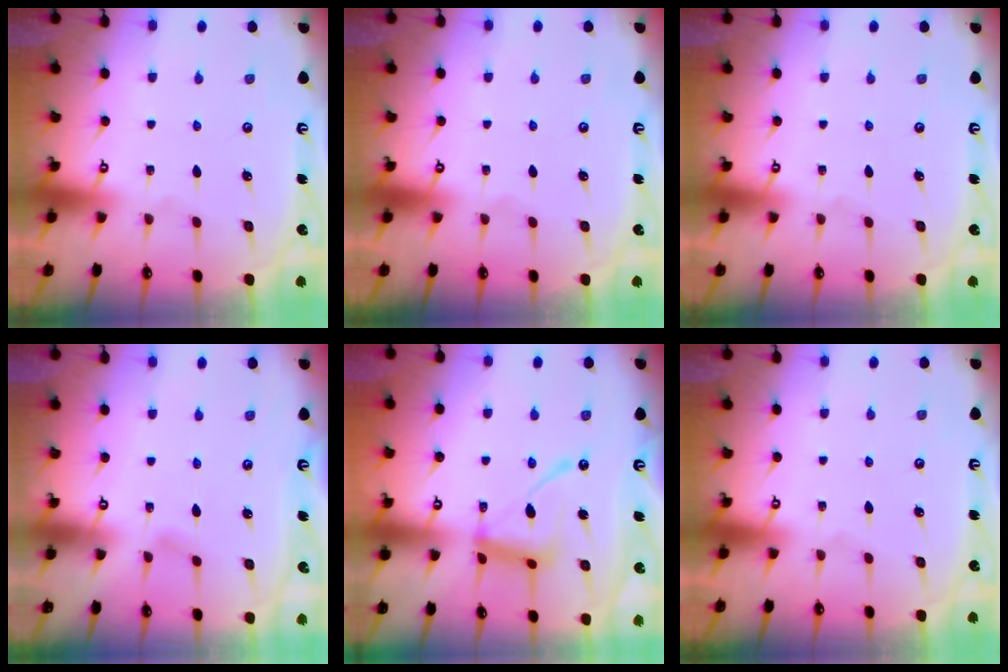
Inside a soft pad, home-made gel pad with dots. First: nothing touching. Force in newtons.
{"total": 0.0}
{"total": 0.0}
{"total": 2.2, "press": 2.2, "slide": 0.3}
{"total": 13.8, "press": 13.7, "slide": 1.2}
{"total": 0.0}